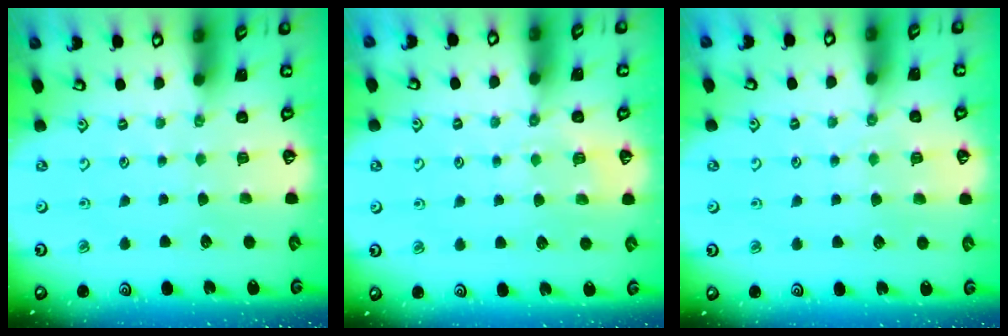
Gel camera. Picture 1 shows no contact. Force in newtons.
{"total": 5.4, "press": 5.3, "slide": 1.1}
{"total": 2.8, "press": 2.8, "slide": 0.3}